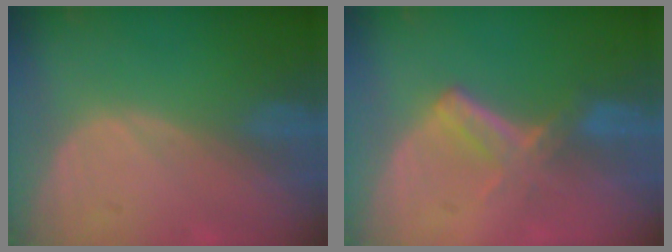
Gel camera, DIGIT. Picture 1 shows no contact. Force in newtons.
{"total": 5.8, "press": 5.1, "slide": 2.9}